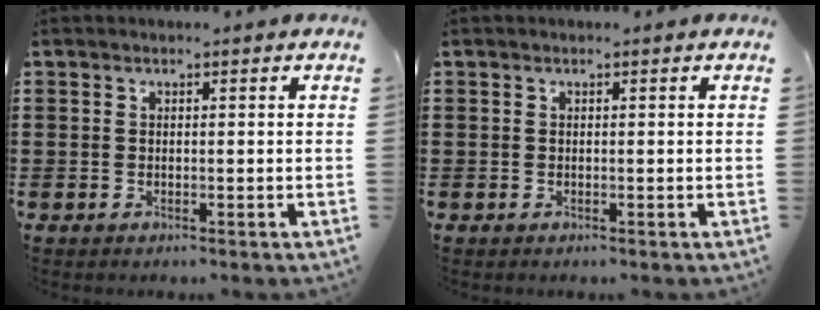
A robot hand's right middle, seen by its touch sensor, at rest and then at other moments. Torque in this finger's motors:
{"motor_torque": [-0.94, 0.04, 0.01, -0.01]}